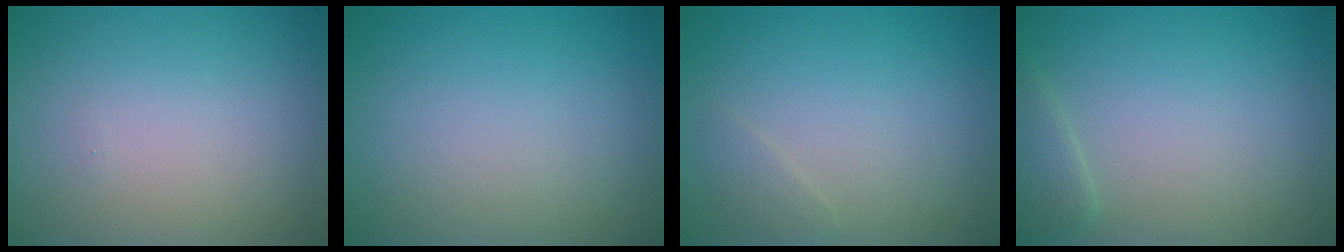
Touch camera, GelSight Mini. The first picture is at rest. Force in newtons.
{"total": 0.0}
{"total": 0.9, "press": 0.9, "slide": 0.0}
{"total": 1.6, "press": 1.6, "slide": 0.1}